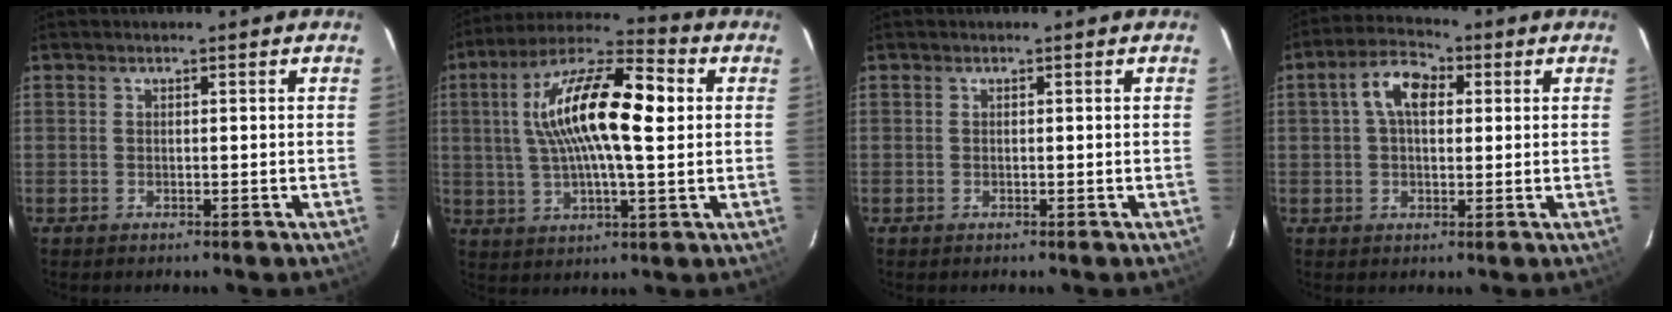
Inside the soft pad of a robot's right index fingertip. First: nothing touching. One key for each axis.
{"total": 18.1, "fx": 3.5, "fy": 5.0, "fz": 17.0, "tx": -0.312, "ty": 0.026, "tz": 0.049}
{"total": 0.0}
{"total": 7.3, "fx": 1.7, "fy": 4.3, "fz": 5.6, "tx": -0.106, "ty": 0.025, "tz": 0.028}